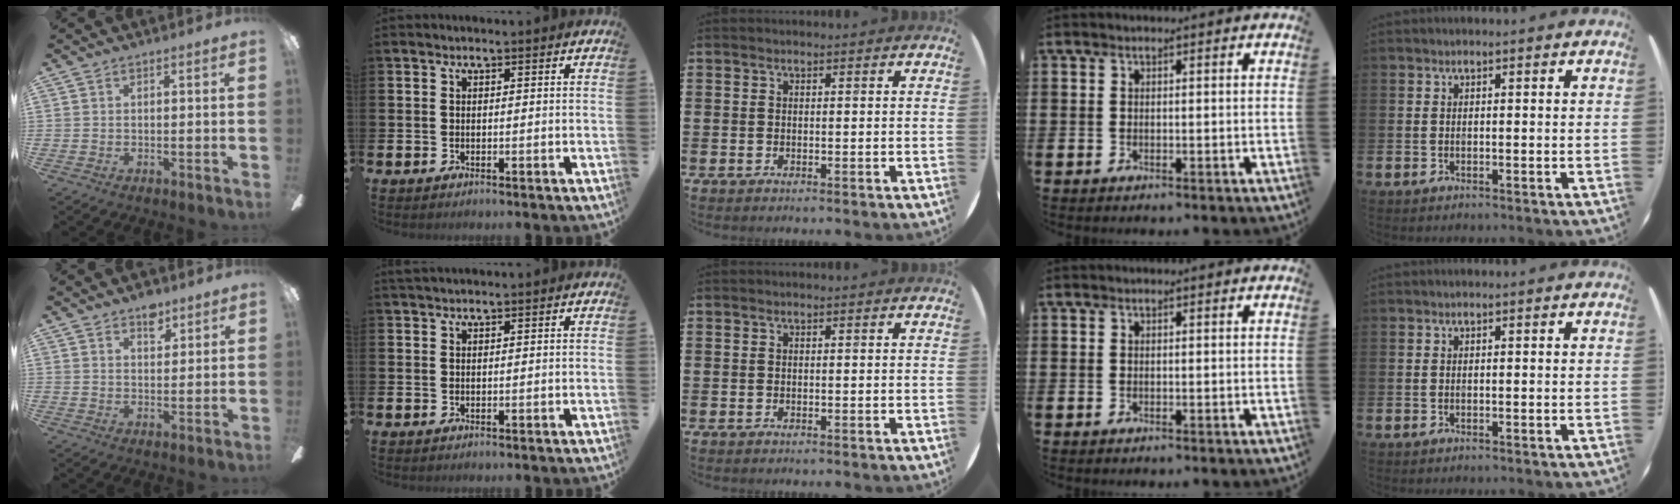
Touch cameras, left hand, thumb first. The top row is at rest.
{"thumb": {"total": 5.5, "force": [4.0, 2.9, 2.5], "torque": [-0.018, -0.021, 0.065]}, "index": {"total": 0.9, "force": [0.9, 0.1, 0.2], "torque": [-0.001, 0.000, 0.015]}}